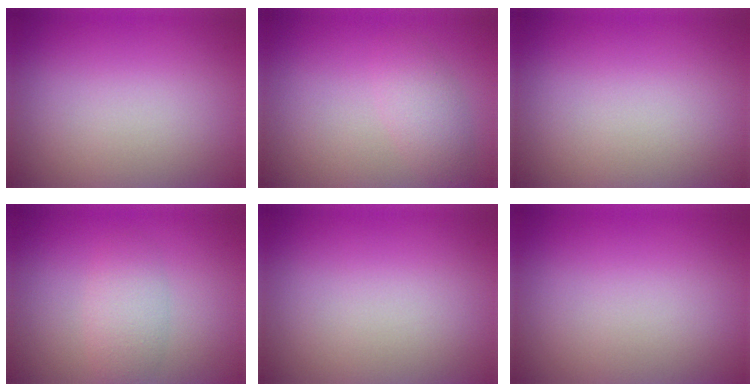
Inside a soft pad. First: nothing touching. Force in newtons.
{"total": 2.2, "press": 2.2, "slide": 0.1}
{"total": 0.0}
{"total": 2.5, "press": 2.5, "slide": 0.2}
{"total": 0.0}
{"total": 0.0}